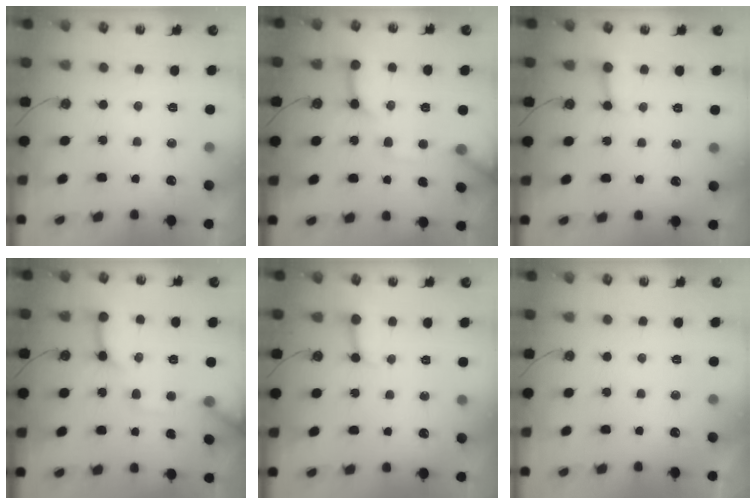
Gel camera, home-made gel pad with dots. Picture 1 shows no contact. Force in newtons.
{"total": 13.4, "press": 13.3, "slide": 1.5}
{"total": 2.5, "press": 2.5, "slide": 0.2}
{"total": 13.4, "press": 13.3, "slide": 1.5}
{"total": 2.5, "press": 2.5, "slide": 0.0}
{"total": 0.0}